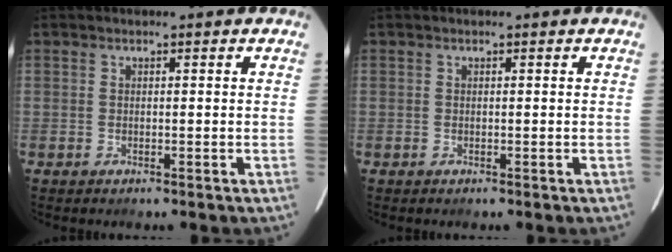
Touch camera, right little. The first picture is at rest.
{"total": 0.0}